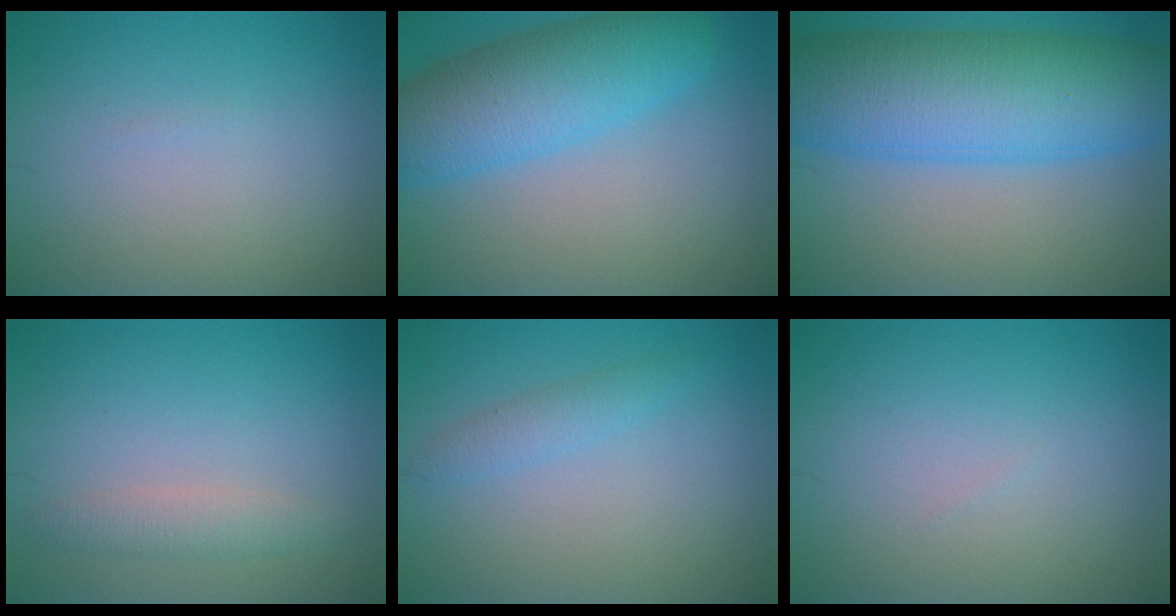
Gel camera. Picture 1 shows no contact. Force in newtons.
{"total": 7.9, "press": 7.9, "slide": 0.3}
{"total": 12.4, "press": 12.4, "slide": 0.2}
{"total": 1.9, "press": 1.9, "slide": 0.0}
{"total": 1.5, "press": 1.5, "slide": 0.1}
{"total": 0.0}